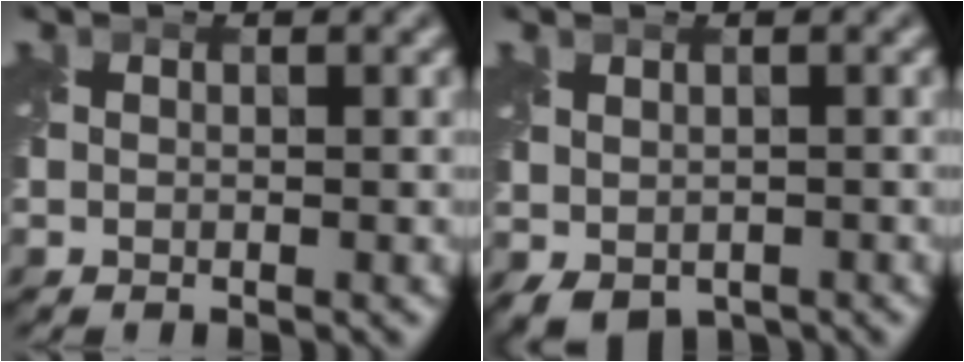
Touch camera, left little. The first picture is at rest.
{"total": 2.2, "force": [-0.8, 1.6, 1.4], "torque": [-0.029, -0.004, -0.003]}